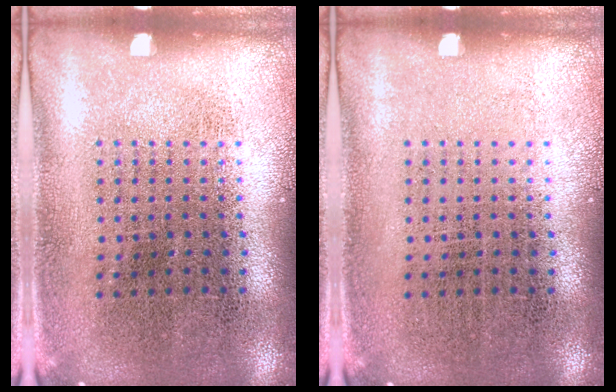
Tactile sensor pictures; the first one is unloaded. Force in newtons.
{"total": 0.0}